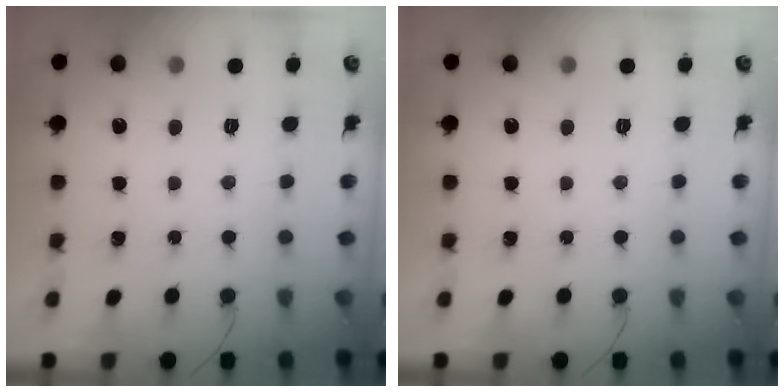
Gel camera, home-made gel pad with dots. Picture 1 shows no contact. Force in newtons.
{"total": 0.0}